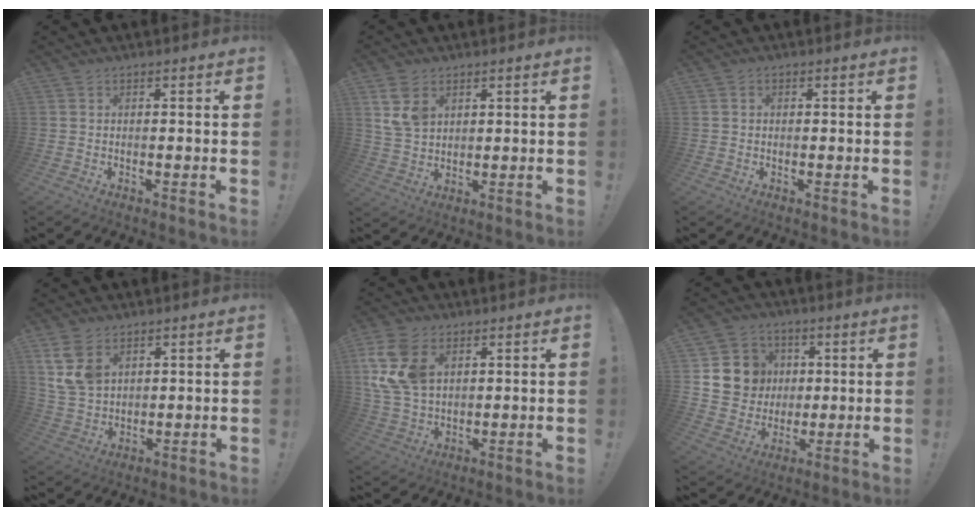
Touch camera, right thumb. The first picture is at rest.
{"total": 8.1, "force": [4.0, 5.6, 4.4], "torque": [-0.078, -0.013, 0.079]}
{"total": 0.8, "force": [0.0, 0.7, 0.3], "torque": [-0.005, 0.003, 0.001]}
{"total": 9.4, "force": [4.8, 6.5, 4.9], "torque": [-0.090, -0.016, 0.098]}
{"total": 14.7, "force": [5.2, 10.3, 9.1], "torque": [-0.178, -0.016, 0.104]}
{"total": 11.3, "force": [2.5, 10.6, 2.9], "torque": [-0.039, -0.005, 0.061]}